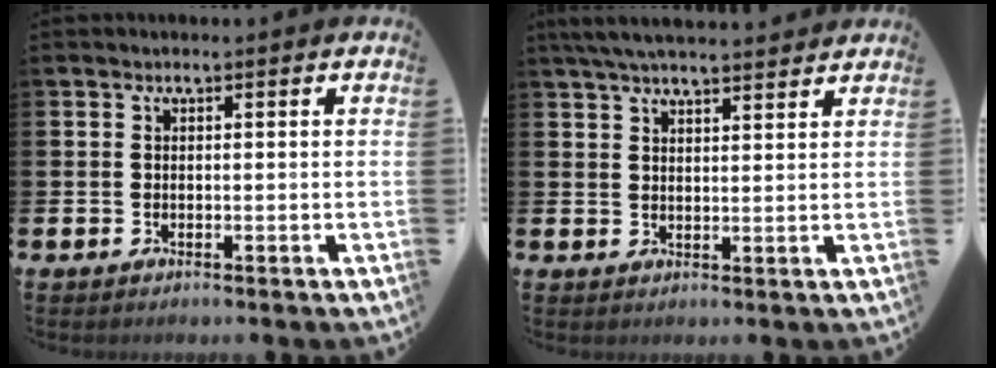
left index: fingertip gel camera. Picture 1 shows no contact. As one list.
[{"total": 5.1, "force": [4.8, 0.6, 1.6], "torque": [-0.039, -0.015, 0.088]}]